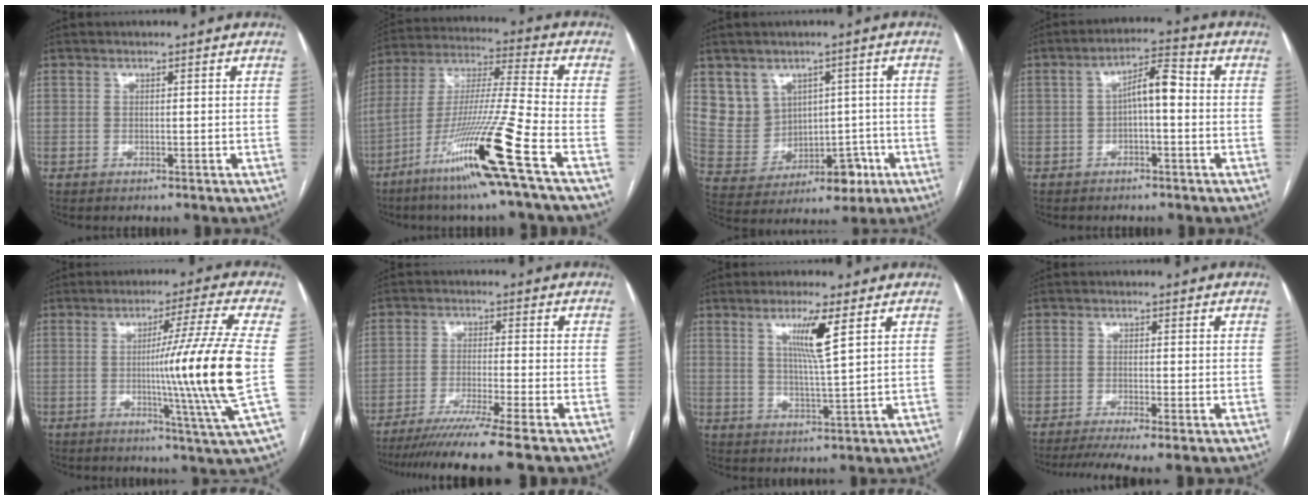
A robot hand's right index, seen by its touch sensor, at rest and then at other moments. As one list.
[{"total": 18.7, "force": [-9.6, -1.9, 15.9], "torque": [-0.335, -0.039, -0.183]}, {"total": 9.3, "force": [1.6, 8.7, 2.9], "torque": [-0.046, 0.046, 0.061]}, {"total": 5.6, "force": [-0.2, 1.5, 5.4], "torque": [-0.089, 0.027, -0.005]}, {"total": 14.4, "force": [-1.0, -4.0, 13.8], "torque": [-0.216, -0.027, -0.016]}, {"total": 11.9, "force": [-9.7, -2.5, 6.5], "torque": [-0.078, -0.040, -0.151]}, {"total": 6.2, "force": [2.7, -0.6, 5.5], "torque": [-0.100, -0.010, 0.049]}, {"total": 6.5, "force": [-4.9, -0.2, 4.3], "torque": [-0.067, -0.009, -0.079]}]